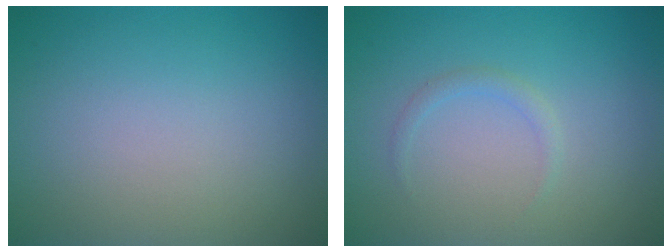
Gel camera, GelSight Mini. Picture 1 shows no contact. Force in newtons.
{"total": 0.9, "press": 0.9, "slide": 0.1}